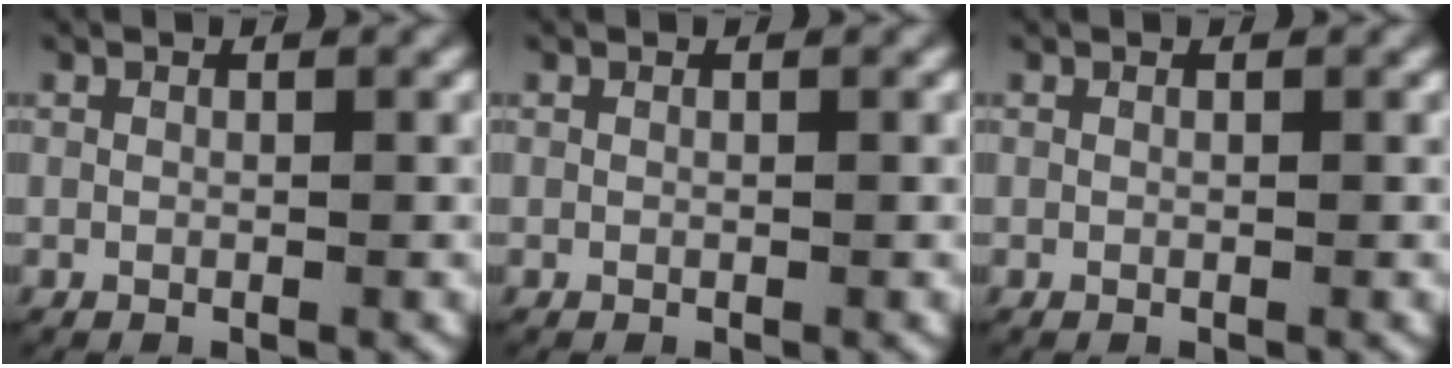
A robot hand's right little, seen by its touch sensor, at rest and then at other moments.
{"total": 0.0}
{"total": 0.0}